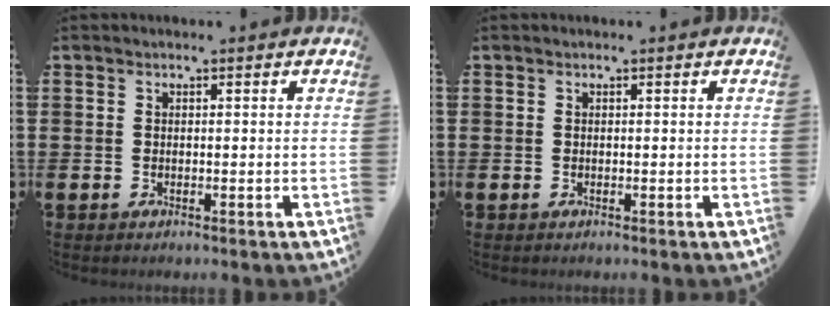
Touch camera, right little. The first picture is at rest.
{"total": 0.0}